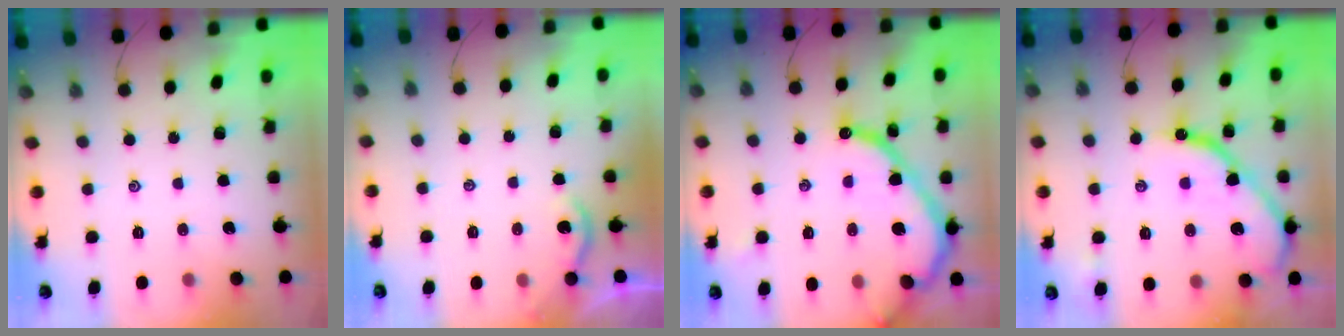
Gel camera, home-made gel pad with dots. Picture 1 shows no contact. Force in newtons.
{"total": 2.3, "press": 2.3, "slide": 0.2}
{"total": 15.1, "press": 15.0, "slide": 1.8}
{"total": 12.2, "press": 12.1, "slide": 1.4}